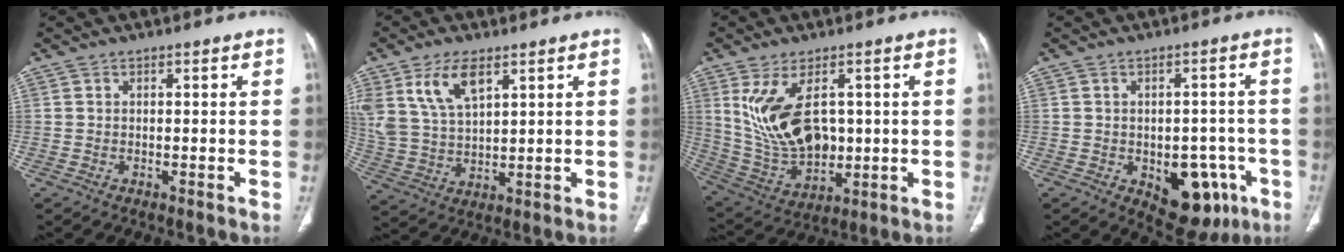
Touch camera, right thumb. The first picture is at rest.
{"total": 11.0, "force": [5.7, 5.5, 7.6], "torque": [-0.148, -0.016, 0.123]}
{"total": 15.1, "force": [2.9, 9.0, 11.8], "torque": [-0.211, -0.013, 0.079]}
{"total": 12.4, "force": [-4.6, 7.5, 8.7], "torque": [-0.065, 0.020, -0.047]}